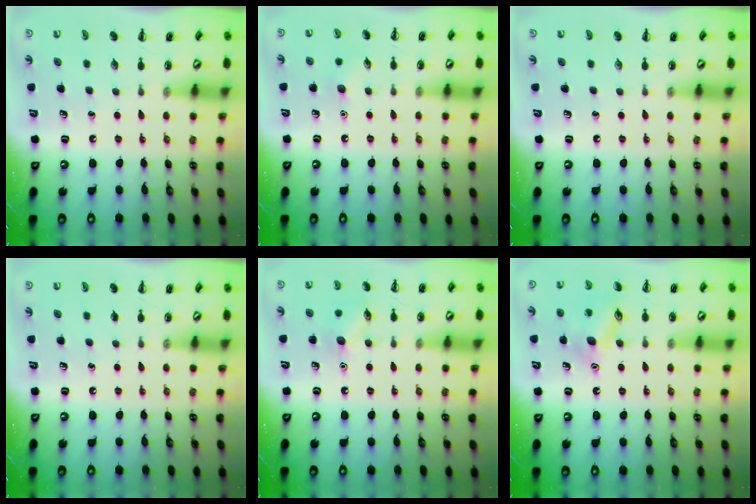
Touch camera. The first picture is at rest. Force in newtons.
{"total": 5.3, "press": 5.0, "slide": 1.6}
{"total": 0.0}
{"total": 0.0}
{"total": 6.9, "press": 6.8, "slide": 1.3}
{"total": 12.1, "press": 12.1, "slide": 1.0}